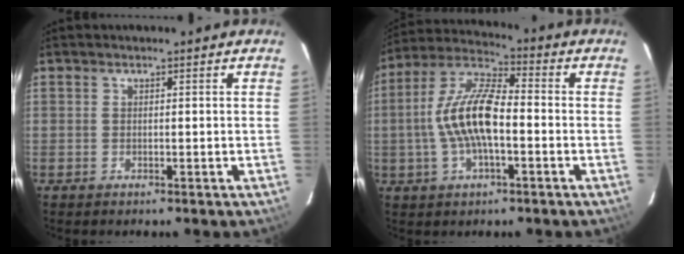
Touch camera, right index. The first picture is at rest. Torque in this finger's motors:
{"motor_torque": [1.86, -0.28, 1.04, 0.21]}